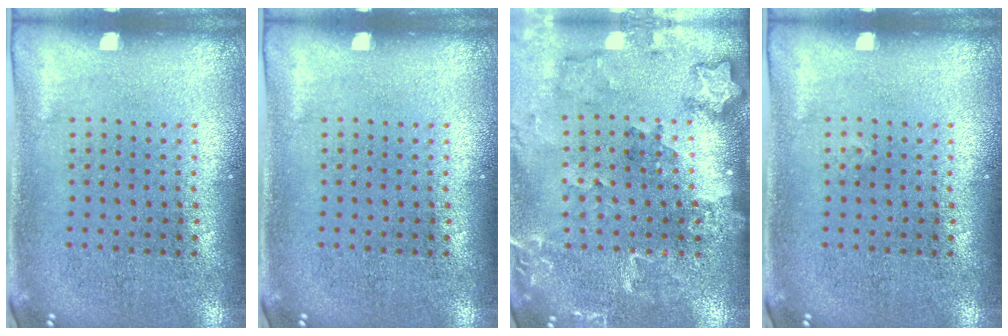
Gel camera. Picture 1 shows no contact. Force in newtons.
{"total": 0.0}
{"total": 1.8, "press": 1.8, "slide": 0.2}
{"total": 0.0}